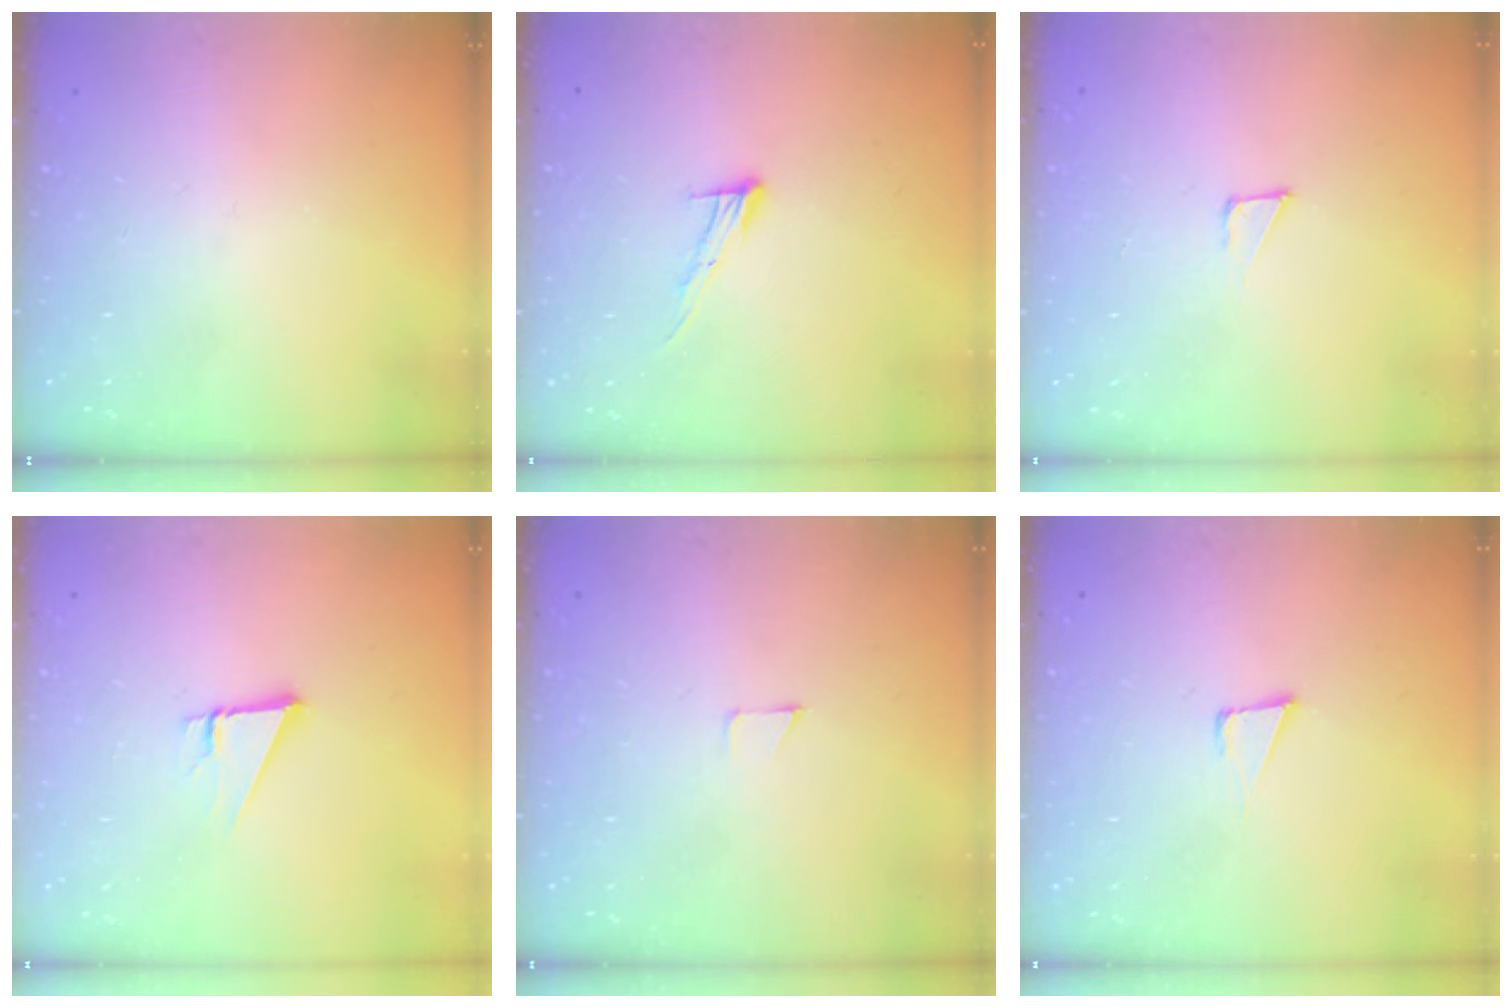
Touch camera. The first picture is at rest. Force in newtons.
{"total": 8.4, "press": 8.4, "slide": 0.4}
{"total": 4.2, "press": 4.2, "slide": 0.4}
{"total": 3.6, "press": 3.6, "slide": 0.3}
{"total": 2.6, "press": 2.6, "slide": 0.2}
{"total": 4.2, "press": 2.8, "slide": 3.1}